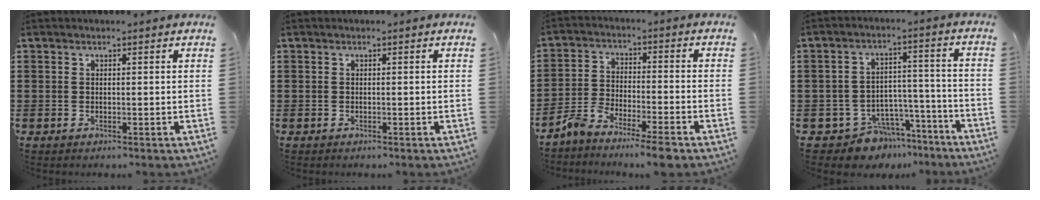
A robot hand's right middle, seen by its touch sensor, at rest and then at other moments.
{"total": 0.0}
{"total": 5.5, "force": [-5.2, 0.0, 1.8], "torque": [-0.043, -0.005, -0.102]}
{"total": 7.0, "force": [-6.0, 3.2, 1.3], "torque": [-0.031, 0.027, -0.113]}